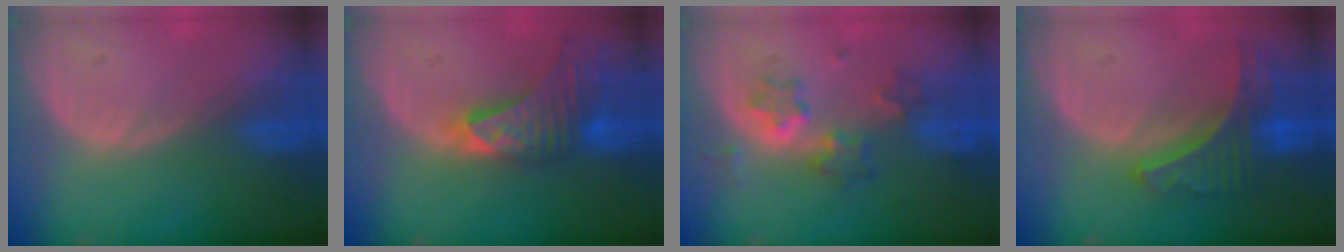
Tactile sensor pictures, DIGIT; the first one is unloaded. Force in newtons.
{"total": 9.1, "press": 8.3, "slide": 3.8}
{"total": 5.8, "press": 5.8, "slide": 0.8}
{"total": 7.8, "press": 6.9, "slide": 3.6}